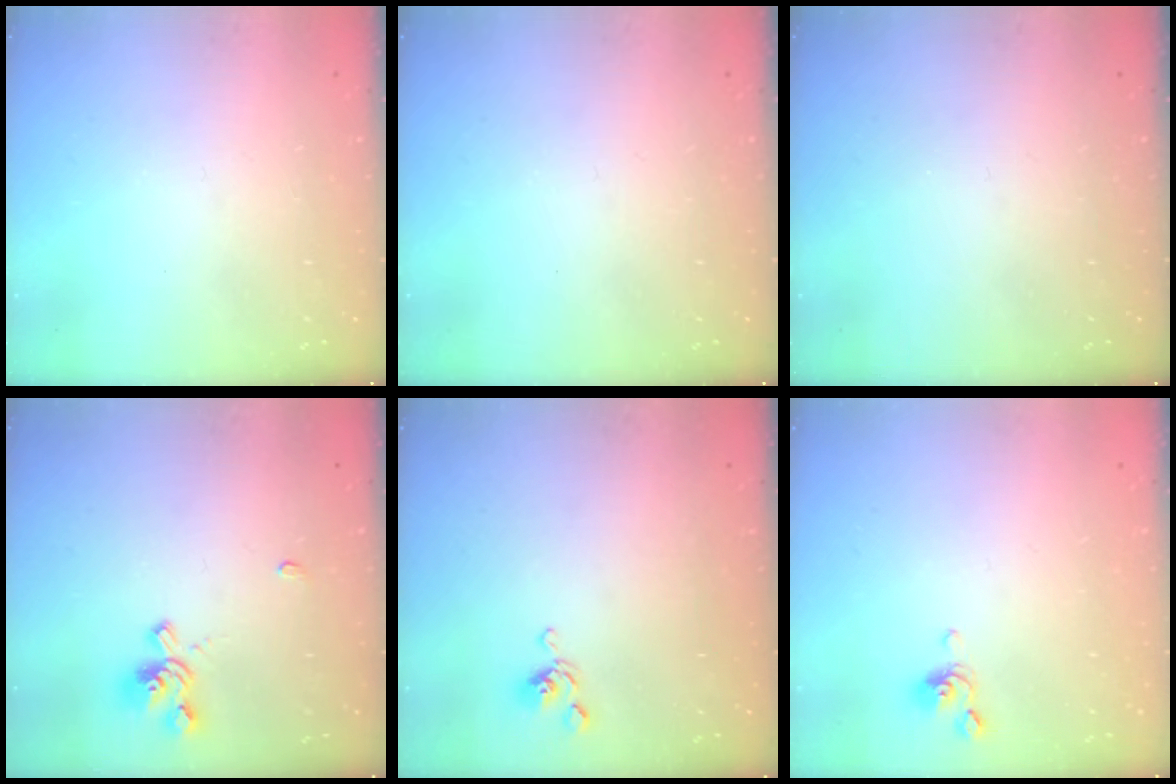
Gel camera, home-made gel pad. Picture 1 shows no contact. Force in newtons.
{"total": 0.0}
{"total": 0.0}
{"total": 1.4, "press": 0.9, "slide": 1.1}
{"total": 6.0, "press": 6.0, "slide": 0.6}
{"total": 2.3, "press": 2.3, "slide": 0.6}